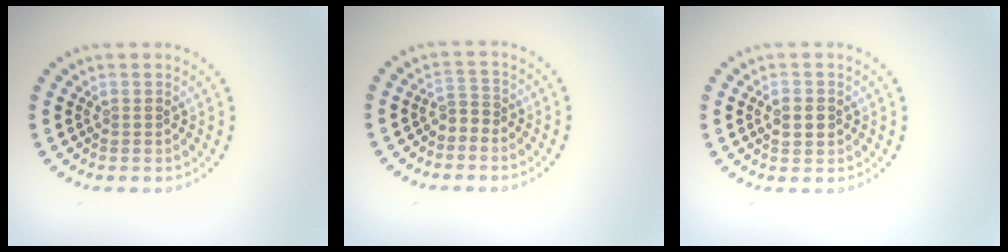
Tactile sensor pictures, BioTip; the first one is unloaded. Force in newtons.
{"total": 1.2, "press": 0.9, "slide": 0.8}
{"total": 2.2, "press": 2.2, "slide": 0.2}